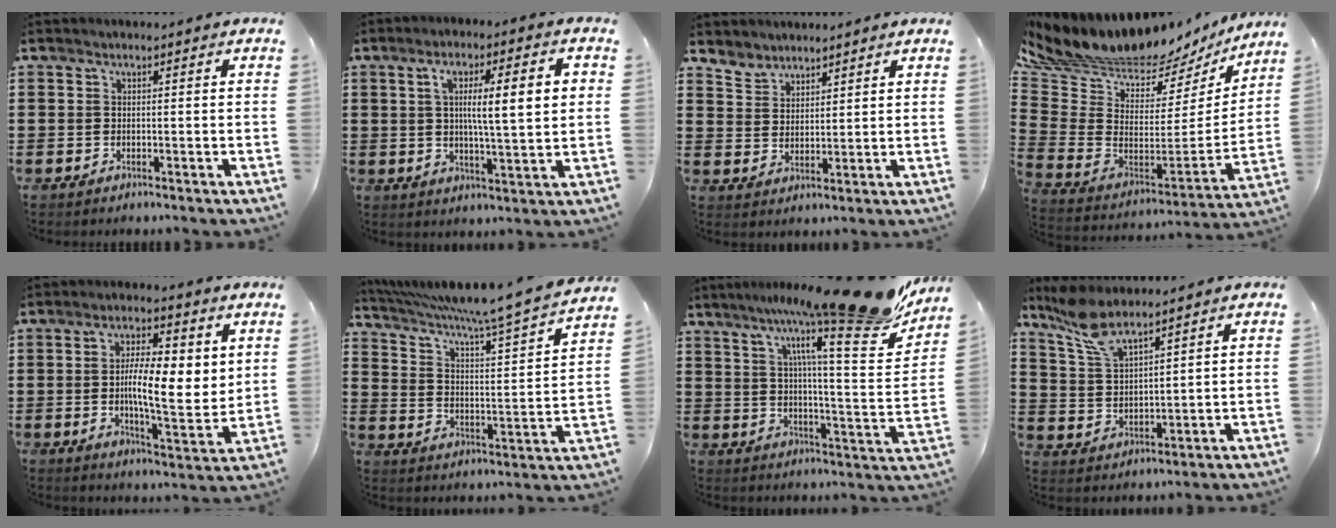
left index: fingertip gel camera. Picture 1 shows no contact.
{"total": 9.0, "force": [1.6, 1.9, 8.6], "torque": [-0.150, 0.001, 0.016]}
{"total": 3.7, "force": [3.5, 1.2, -0.5], "torque": [-0.005, -0.006, 0.067]}
{"total": 8.1, "force": [7.7, 1.7, 1.9], "torque": [-0.082, -0.068, 0.133]}
{"total": 9.0, "force": [1.4, 3.0, 8.4], "torque": [-0.134, -0.010, 0.019]}
{"total": 7.0, "force": [5.9, -0.6, 3.8], "torque": [-0.098, -0.050, 0.089]}
{"total": 17.0, "force": [13.3, -0.1, 10.6], "torque": [-0.166, -0.093, 0.198]}
{"total": 7.0, "force": [5.9, 1.6, 3.3], "torque": [-0.084, -0.011, 0.110]}